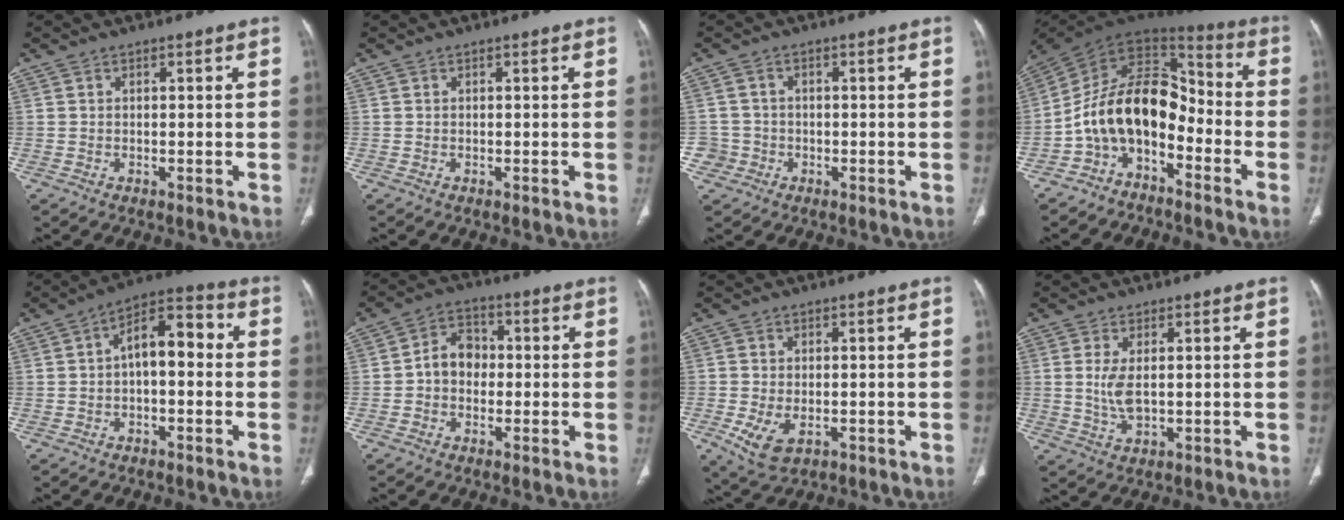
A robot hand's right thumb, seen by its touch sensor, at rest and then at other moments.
{"total": 0.0}
{"total": 3.3, "force": [-1.1, 3.1, -0.2], "torque": [0.018, 0.014, -0.025]}
{"total": 15.1, "force": [-5.6, 9.2, 10.5], "torque": [-0.159, 0.096, -0.113]}
{"total": 9.4, "force": [0.1, 4.9, 8.0], "torque": [-0.104, 0.040, -0.008]}
{"total": 6.3, "force": [-0.6, 5.0, 3.7], "torque": [-0.041, 0.023, -0.023]}
{"total": 6.0, "force": [-1.7, 3.6, 4.5], "torque": [-0.087, -0.009, -0.019]}
{"total": 4.3, "force": [0.4, 1.9, 3.8], "torque": [-0.087, -0.007, 0.016]}